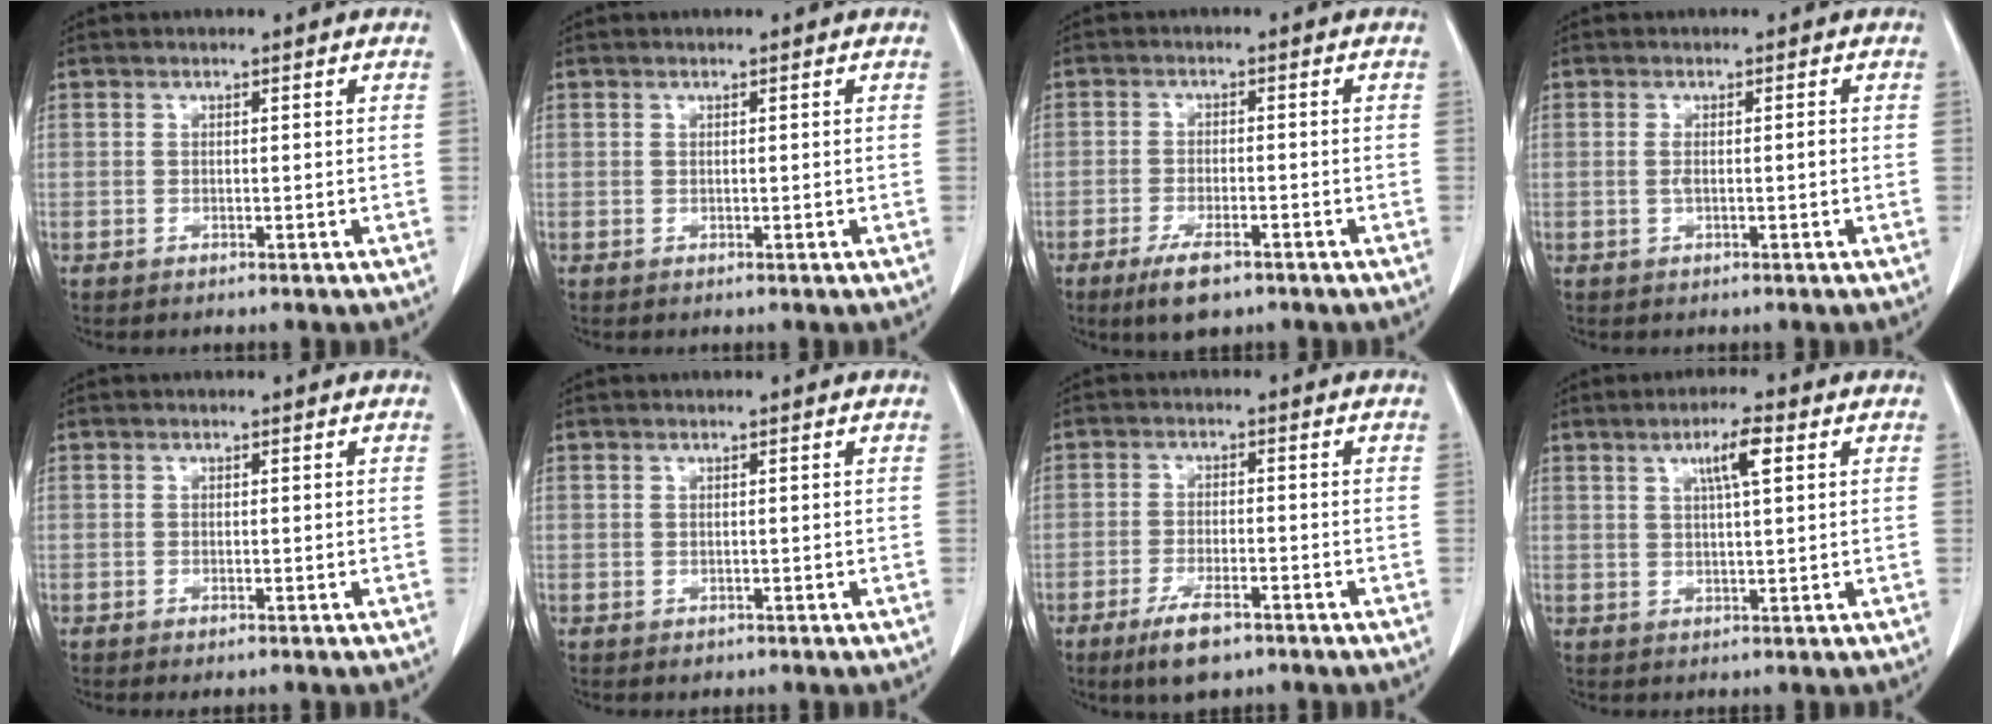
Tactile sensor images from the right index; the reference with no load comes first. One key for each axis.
{"total": 0.0}
{"total": 5.8, "fx": -3.8, "fy": 1.7, "fz": 4.0, "tx": -0.081, "ty": -0.010, "tz": -0.062}
{"total": 1.5, "fx": -0.3, "fy": 0.1, "fz": 1.5, "tx": -0.028, "ty": 0.000, "tz": -0.004}
{"total": 0.7, "fx": -0.5, "fy": 0.1, "fz": 0.4, "tx": -0.012, "ty": -0.003, "tz": -0.005}
{"total": 0.5, "fx": -0.3, "fy": 0.5, "fz": 0.1, "tx": -0.004, "ty": 0.003, "tz": -0.002}
{"total": 6.2, "fx": -4.1, "fy": 1.7, "fz": 4.3, "tx": -0.088, "ty": -0.009, "tz": -0.068}
{"total": 4.6, "fx": 1.8, "fy": 0.4, "fz": 4.2, "tx": -0.075, "ty": 0.005, "tz": 0.031}